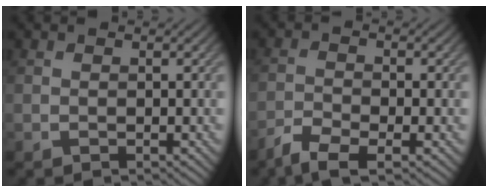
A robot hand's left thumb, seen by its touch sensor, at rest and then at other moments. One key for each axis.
{"total": 4.1, "fx": -3.1, "fy": 1.0, "fz": 2.5, "tx": -0.057, "ty": -0.009, "tz": -0.064}